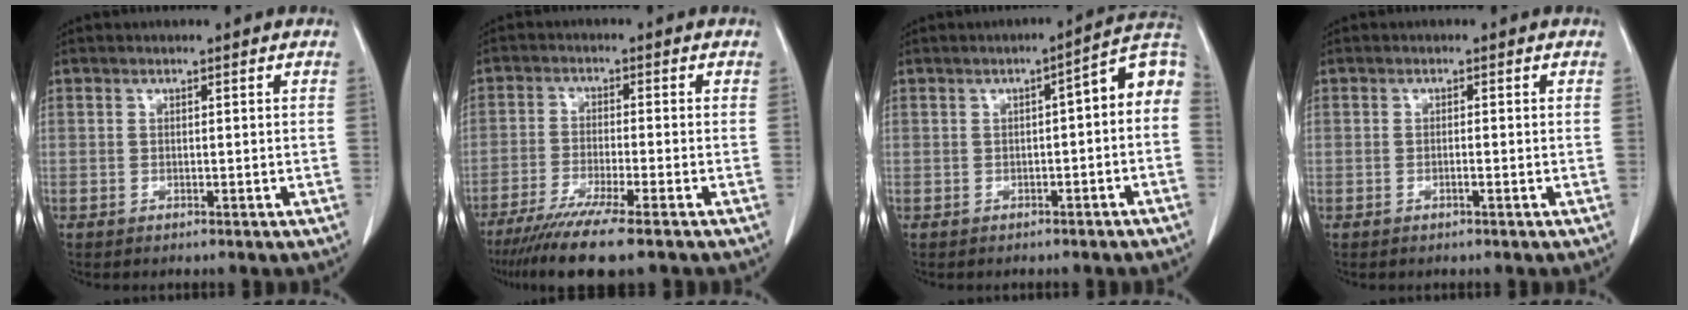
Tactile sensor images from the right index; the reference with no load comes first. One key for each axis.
{"total": 10.0, "fx": -7.4, "fy": -0.5, "fz": 6.7, "tx": -0.108, "ty": -0.029, "tz": -0.121}
{"total": 7.0, "fx": -0.4, "fy": 1.7, "fz": 6.8, "tx": -0.087, "ty": 0.033, "tz": -0.008}
{"total": 0.7, "fx": -0.3, "fy": 0.0, "fz": 0.7, "tx": -0.013, "ty": 0.001, "tz": -0.004}